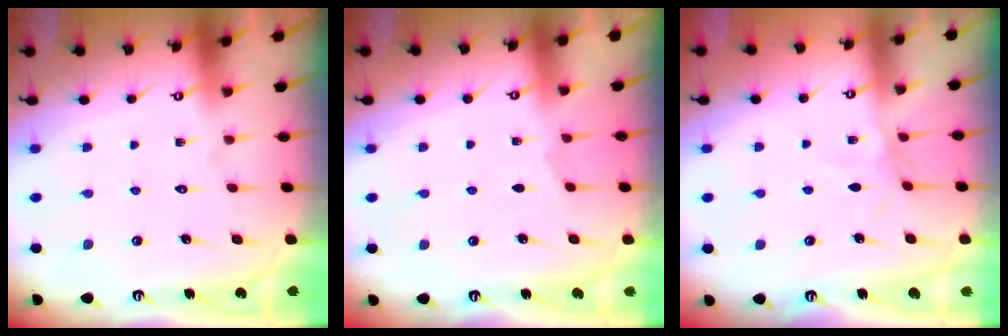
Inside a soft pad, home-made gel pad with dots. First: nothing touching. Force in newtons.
{"total": 1.6, "press": 1.6, "slide": 0.4}
{"total": 2.2, "press": 2.2, "slide": 0.3}